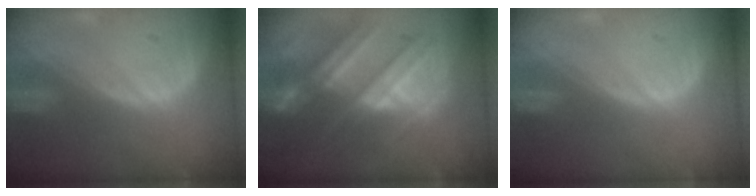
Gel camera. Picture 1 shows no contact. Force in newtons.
{"total": 10.5, "press": 9.6, "slide": 4.2}
{"total": 0.0}